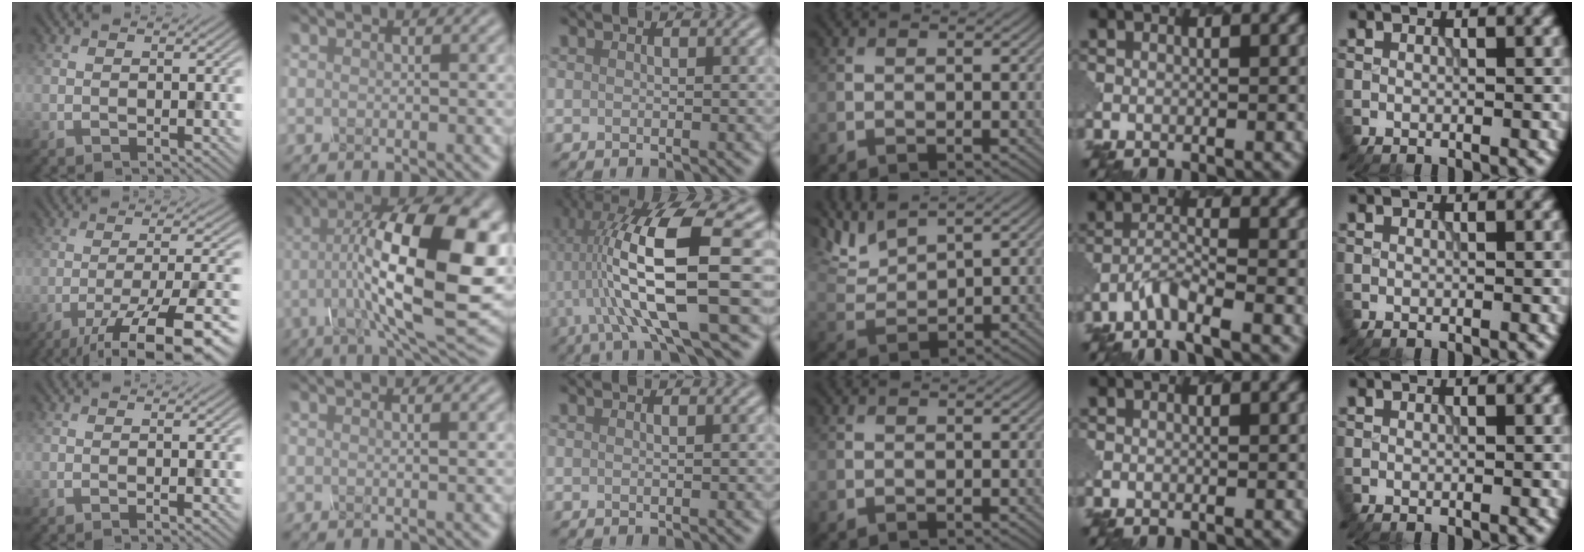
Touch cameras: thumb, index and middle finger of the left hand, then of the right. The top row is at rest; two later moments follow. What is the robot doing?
{"motion": "screw", "object": "spray bottle"}